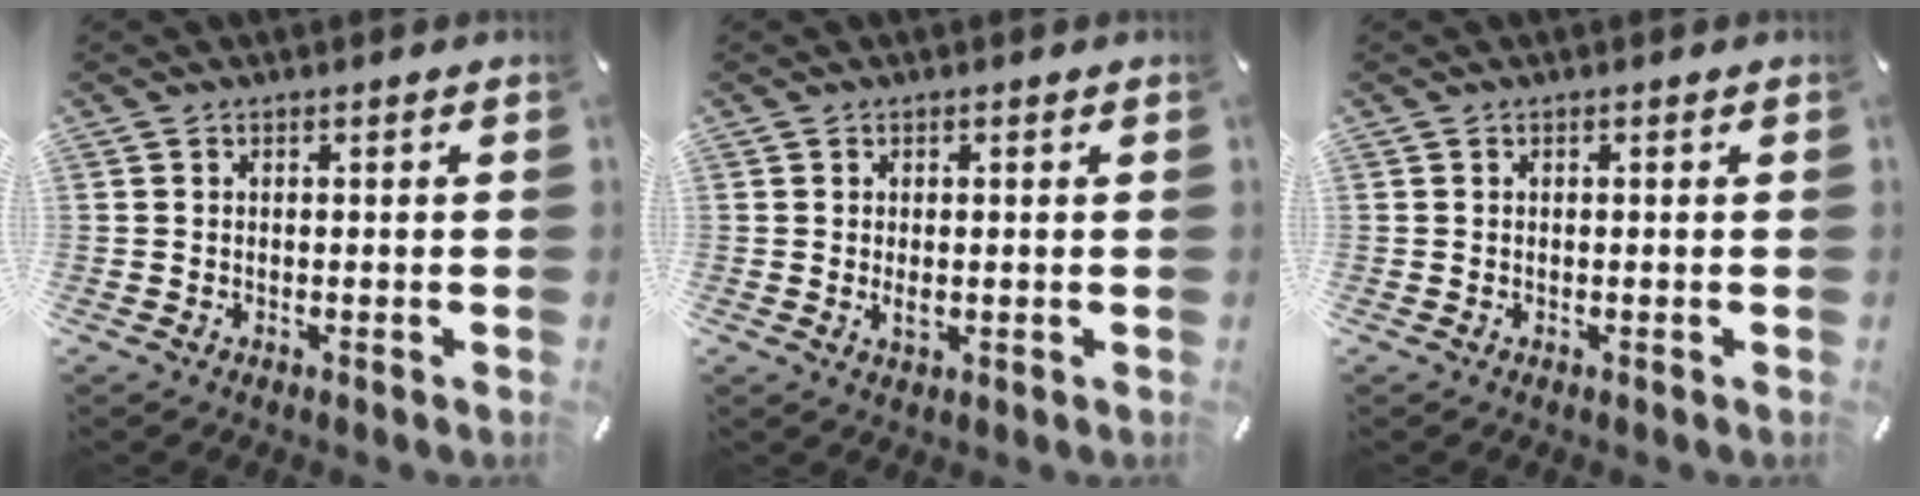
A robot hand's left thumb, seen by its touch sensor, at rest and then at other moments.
{"total": 1.8, "force": [0.0, 1.0, 1.5], "torque": [-0.025, -0.003, -0.001]}
{"total": 0.0}